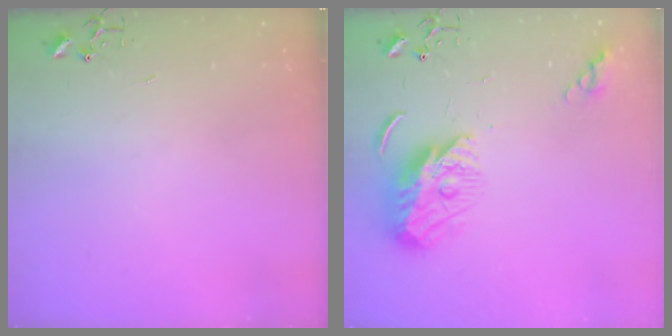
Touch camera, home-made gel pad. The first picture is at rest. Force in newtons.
{"total": 9.7, "press": 9.7, "slide": 0.6}